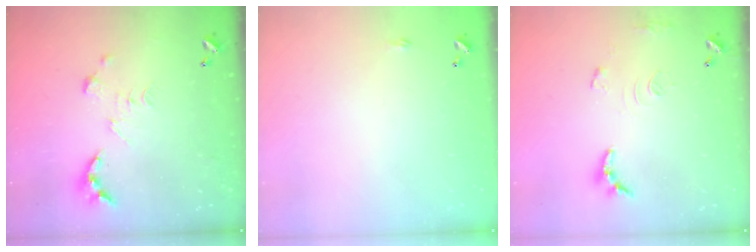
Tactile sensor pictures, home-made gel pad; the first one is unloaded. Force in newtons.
{"total": 2.2, "press": 2.1, "slide": 0.4}
{"total": 10.1, "press": 10.0, "slide": 0.8}